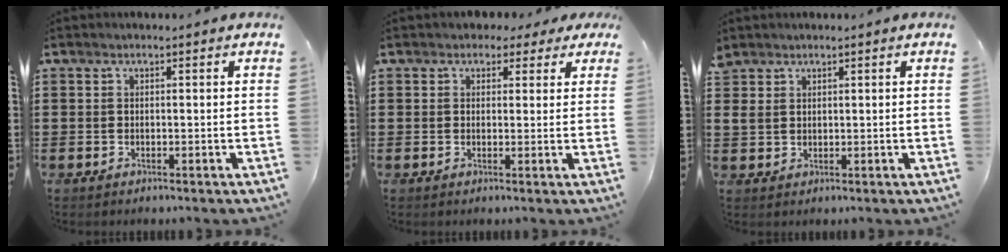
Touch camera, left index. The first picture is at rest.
{"total": 2.1, "force": [1.4, 1.5, 0.5], "torque": [-0.011, 0.008, 0.024]}
{"total": 2.0, "force": [1.4, 1.3, 0.4], "torque": [-0.014, 0.006, 0.028]}